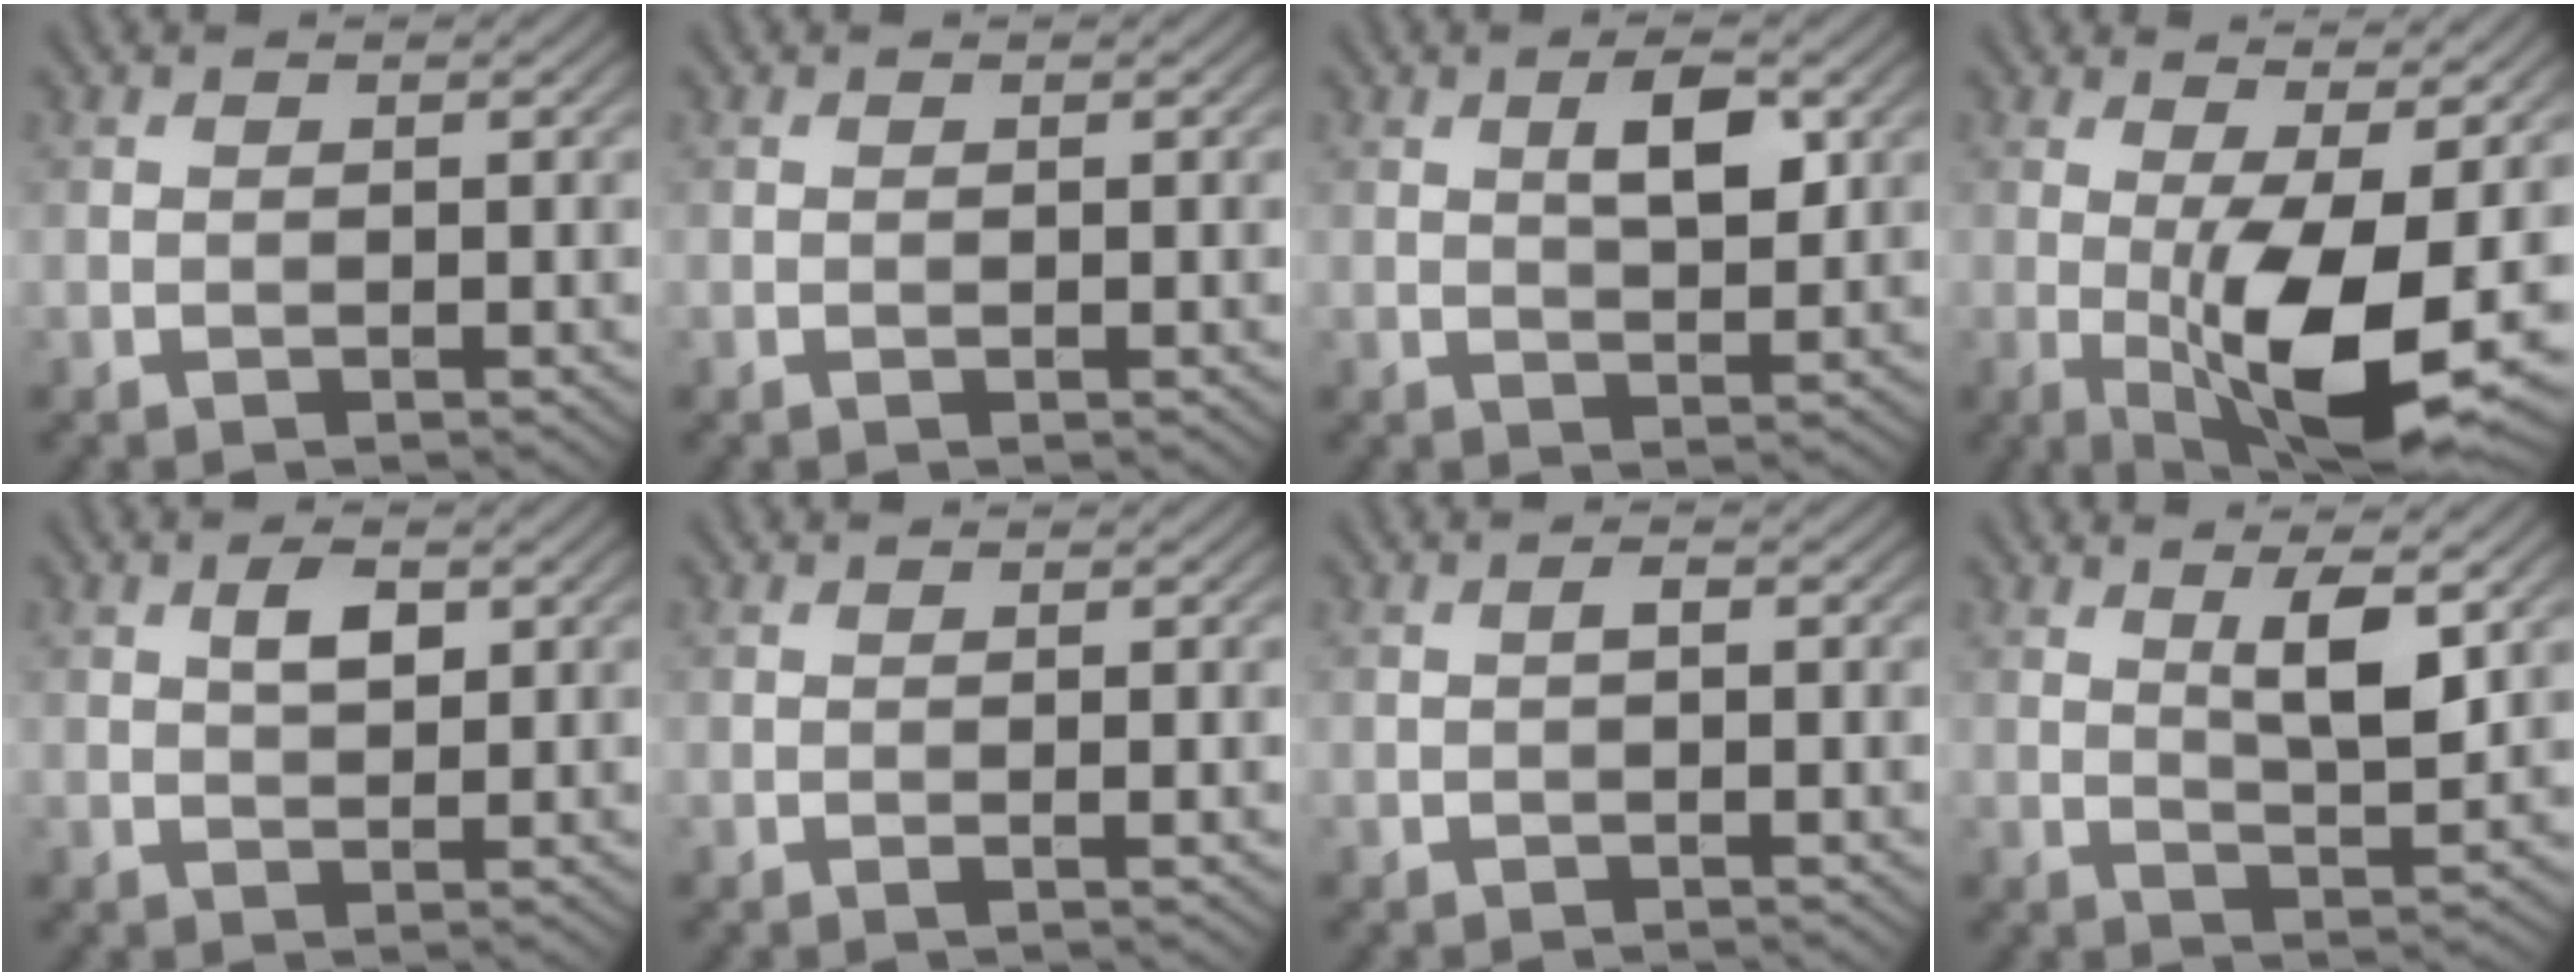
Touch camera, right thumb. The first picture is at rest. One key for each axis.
{"total": 0.0}
{"total": 4.6, "fx": 1.5, "fy": 1.9, "fz": 4.0, "tx": -0.073, "ty": -0.001, "tz": 0.027}
{"total": 11.1, "fx": -1.5, "fy": 3.0, "fz": 10.6, "tx": -0.188, "ty": -0.009, "tz": -0.020}
{"total": 2.9, "fx": 1.0, "fy": 1.4, "fz": 2.3, "tx": -0.043, "ty": 0.001, "tz": 0.018}
{"total": 0.7, "fx": -0.1, "fy": 0.1, "fz": 0.7, "tx": -0.015, "ty": -0.003, "tz": -0.003}
{"total": 0.7, "fx": -0.1, "fy": 0.2, "fz": 0.6, "tx": -0.012, "ty": 0.002, "tz": -0.003}
{"total": 5.9, "fx": 2.3, "fy": 1.6, "fz": 5.2, "tx": -0.097, "ty": -0.008, "tz": 0.044}